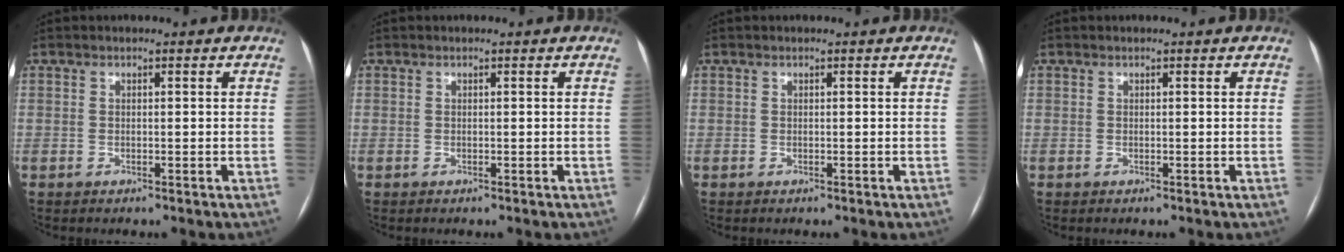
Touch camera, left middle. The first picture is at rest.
{"total": 0.0}
{"total": 0.0}
{"total": 0.0}